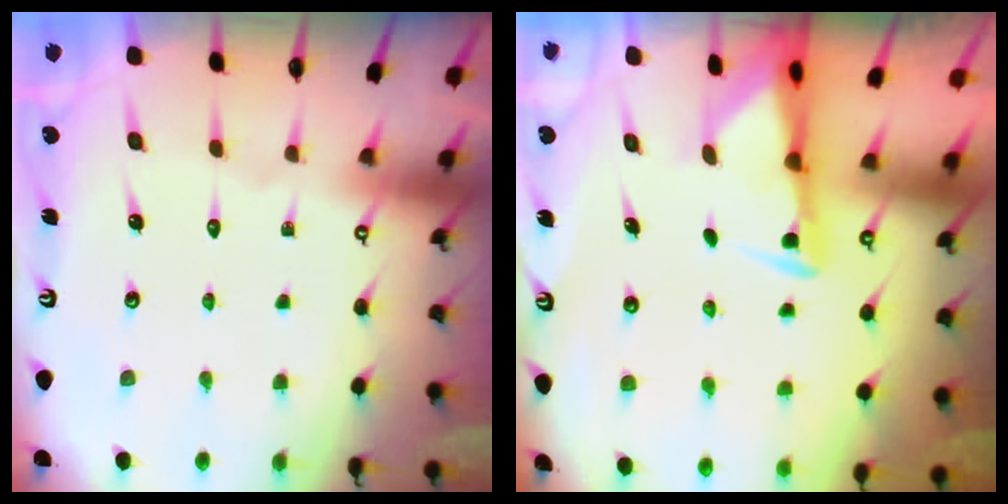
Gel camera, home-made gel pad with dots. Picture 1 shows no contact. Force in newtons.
{"total": 2.9, "press": 2.8, "slide": 0.7}